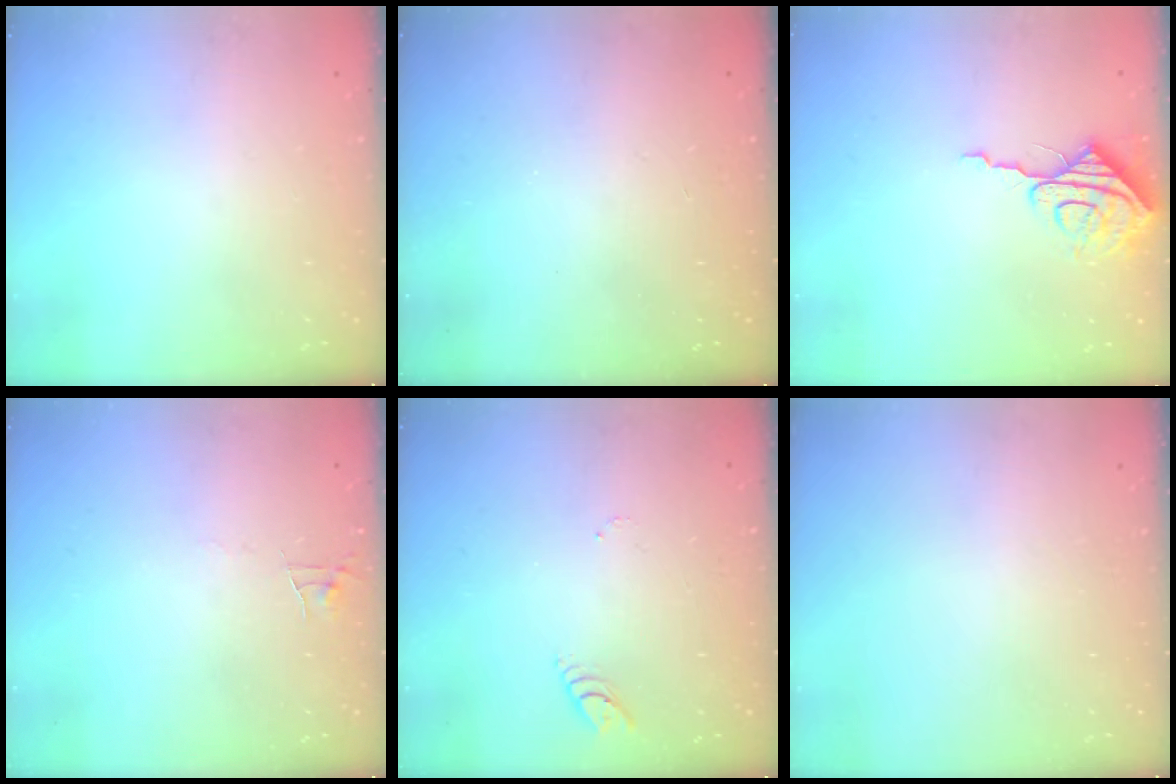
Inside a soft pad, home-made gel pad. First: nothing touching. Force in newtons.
{"total": 0.0}
{"total": 8.7, "press": 8.7, "slide": 0.2}
{"total": 3.5, "press": 3.5, "slide": 0.3}
{"total": 3.5, "press": 3.5, "slide": 0.3}
{"total": 0.0}